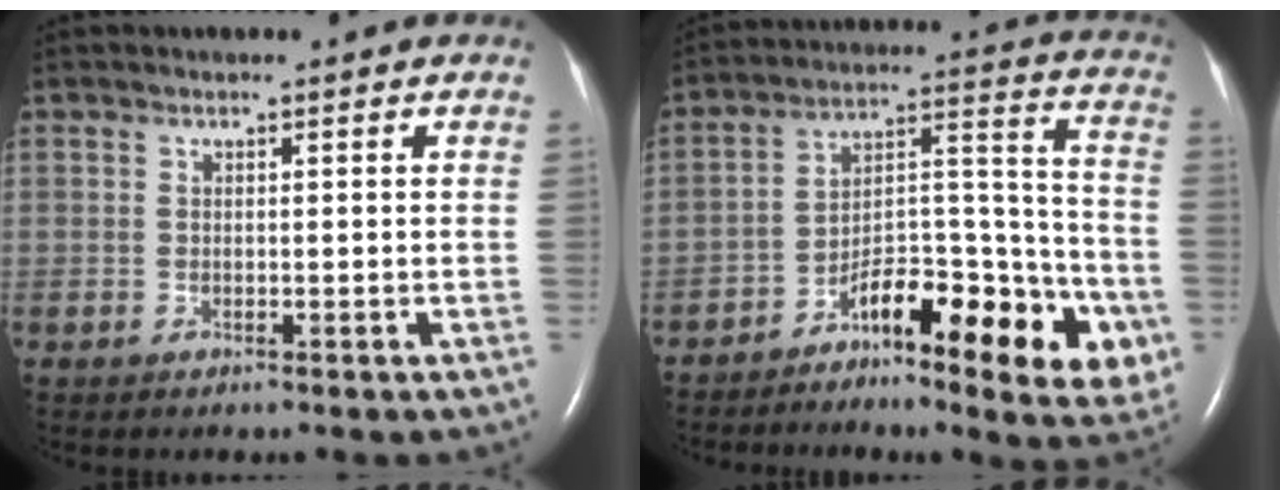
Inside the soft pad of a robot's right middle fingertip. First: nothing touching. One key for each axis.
{"total": 17.1, "fx": -8.7, "fy": 4.7, "fz": 13.9, "tx": -0.186, "ty": 0.036, "tz": -0.126}